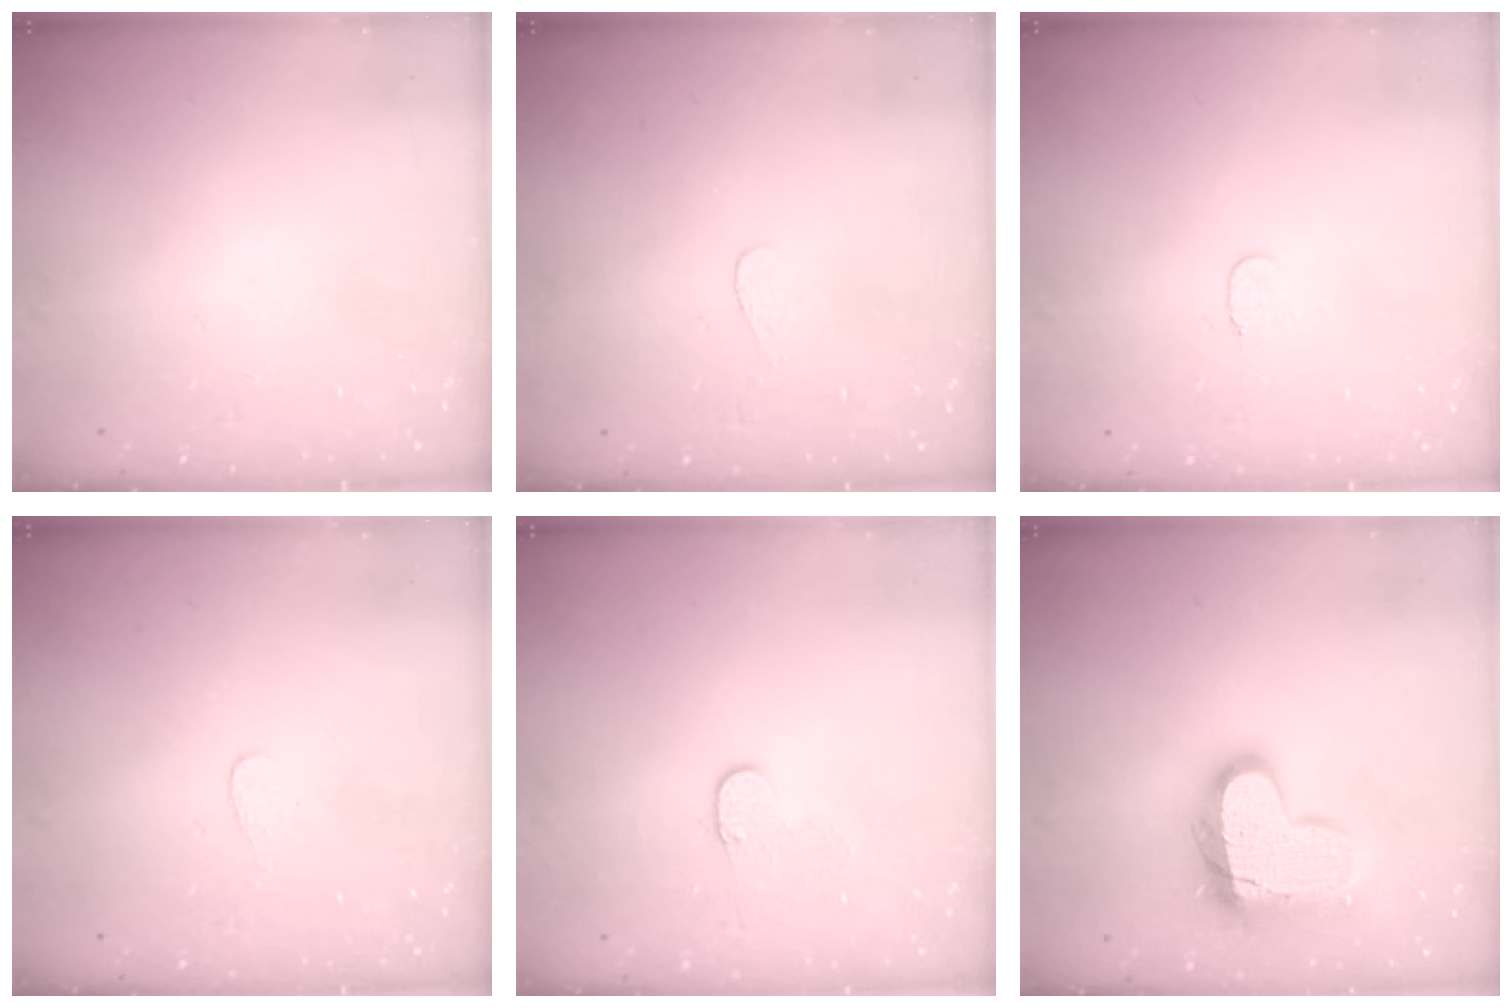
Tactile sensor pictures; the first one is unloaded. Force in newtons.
{"total": 3.5, "press": 3.5, "slide": 0.3}
{"total": 3.5, "press": 3.5, "slide": 0.3}
{"total": 3.0, "press": 3.0, "slide": 0.2}
{"total": 5.1, "press": 5.1, "slide": 0.5}
{"total": 17.1, "press": 17.0, "slide": 1.2}